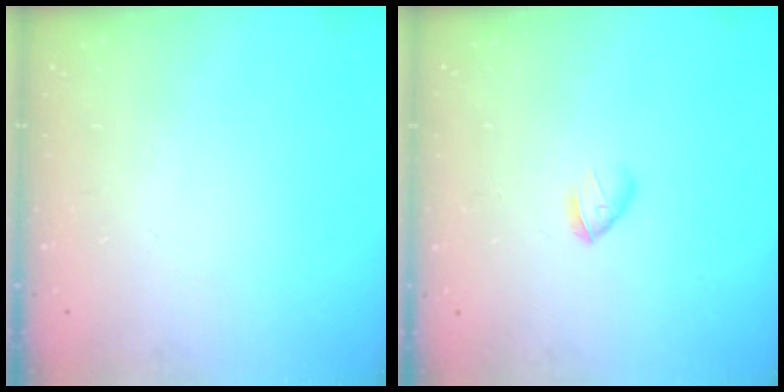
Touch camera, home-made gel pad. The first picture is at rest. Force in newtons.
{"total": 3.7, "press": 3.6, "slide": 1.0}